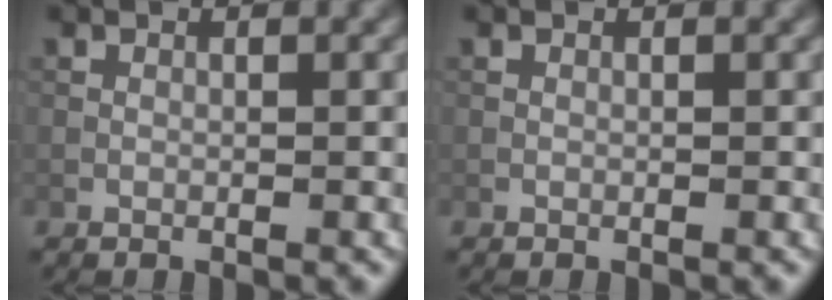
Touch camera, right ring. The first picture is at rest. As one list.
[{"total": 0.0}]